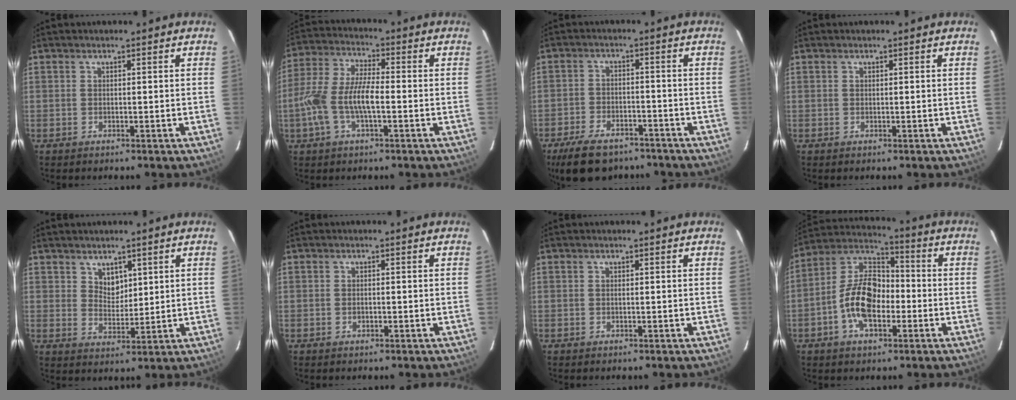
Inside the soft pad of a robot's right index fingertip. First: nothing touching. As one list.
[{"total": 11.0, "force": [-2.6, 3.9, 10.0], "torque": [-0.216, 0.006, -0.053]}, {"total": 12.7, "force": [-9.7, 5.8, 5.9], "torque": [-0.139, -0.005, -0.150]}, {"total": 0.0}, {"total": 4.1, "force": [2.5, 2.8, 1.6], "torque": [-0.018, 0.000, 0.048]}, {"total": 1.0, "force": [-0.3, 0.7, 0.6], "torque": [-0.012, 0.001, -0.005]}, {"total": 0.0}, {"total": 12.7, "force": [-3.8, 6.9, 10.0], "torque": [-0.202, 0.016, -0.070]}]